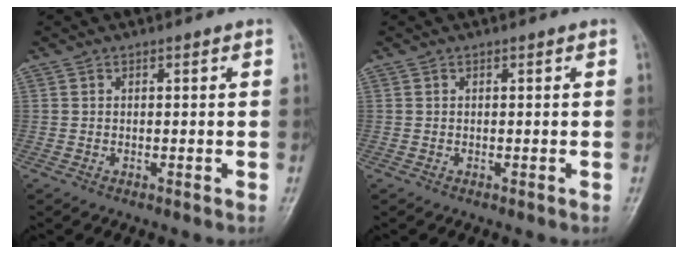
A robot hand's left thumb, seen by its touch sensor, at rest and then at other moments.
{"total": 0.0}